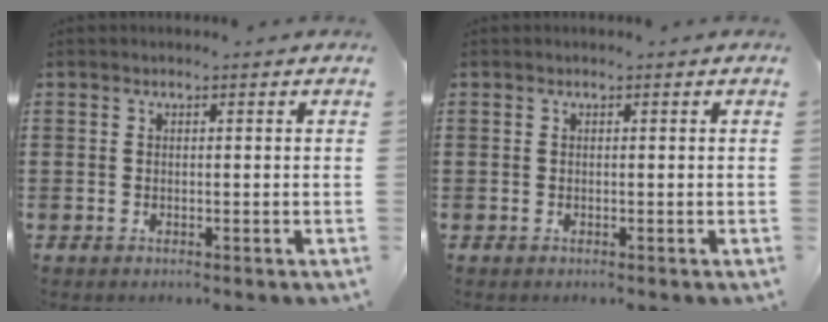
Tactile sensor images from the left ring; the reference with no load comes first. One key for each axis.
{"total": 0.0}